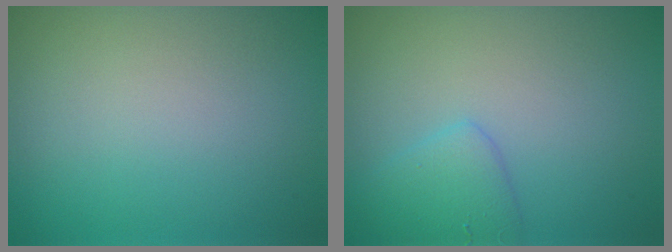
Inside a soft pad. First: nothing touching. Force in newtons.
{"total": 2.2, "press": 2.2, "slide": 0.1}